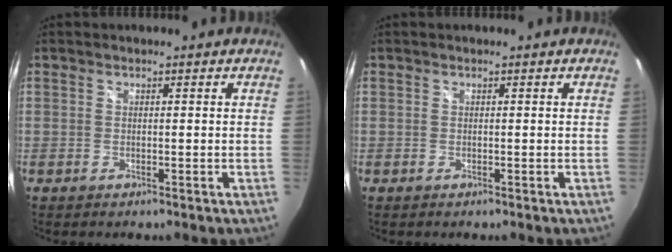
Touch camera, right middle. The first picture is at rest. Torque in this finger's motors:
{"motor_torque": [0.00, 0.00, 0.00, 0.00]}